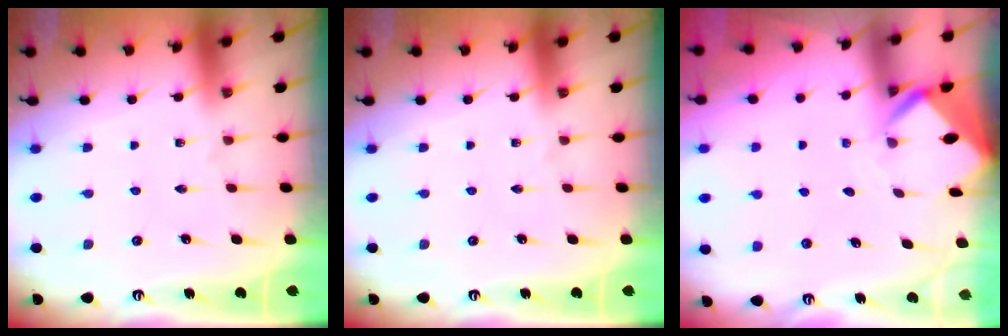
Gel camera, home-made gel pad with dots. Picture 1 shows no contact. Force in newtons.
{"total": 0.0}
{"total": 3.2, "press": 3.2, "slide": 0.2}